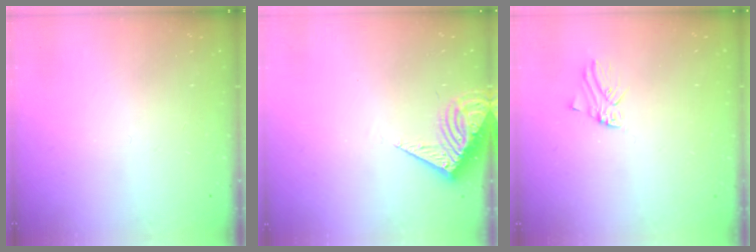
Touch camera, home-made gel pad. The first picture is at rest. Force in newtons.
{"total": 7.9, "press": 7.9, "slide": 0.7}
{"total": 0.0}